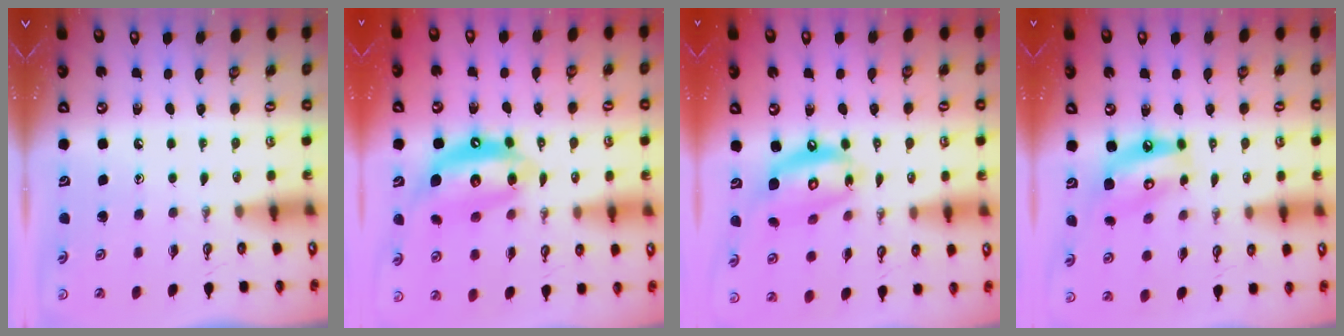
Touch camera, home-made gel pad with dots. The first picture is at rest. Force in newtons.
{"total": 12.7, "press": 12.7, "slide": 1.1}
{"total": 13.4, "press": 13.3, "slide": 1.2}
{"total": 10.8, "press": 10.7, "slide": 1.1}